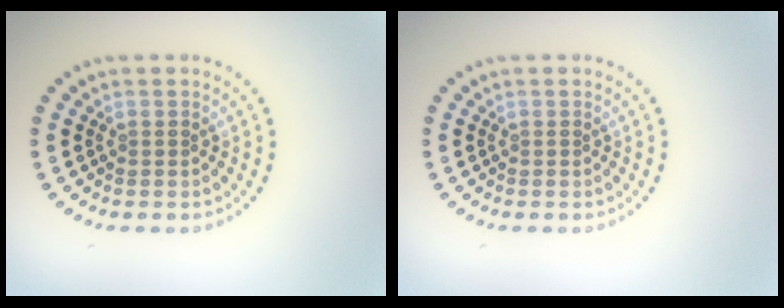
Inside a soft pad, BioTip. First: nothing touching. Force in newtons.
{"total": 0.0}